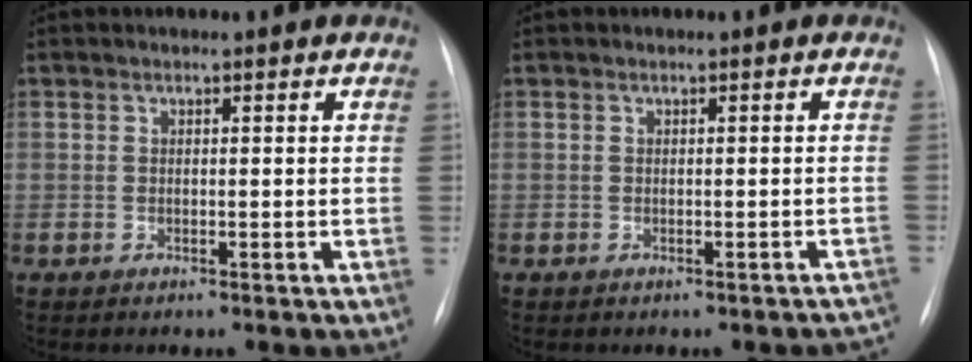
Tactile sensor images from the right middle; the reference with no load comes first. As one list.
[{"total": 2.5, "force": [-2.2, 1.0, 0.6], "torque": [0.007, 0.009, -0.023]}]